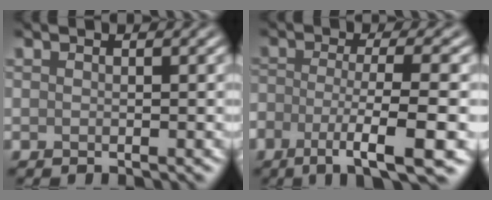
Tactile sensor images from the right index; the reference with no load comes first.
{"total": 7.6, "force": [-3.8, 1.3, 6.5], "torque": [-0.102, -0.001, -0.070]}